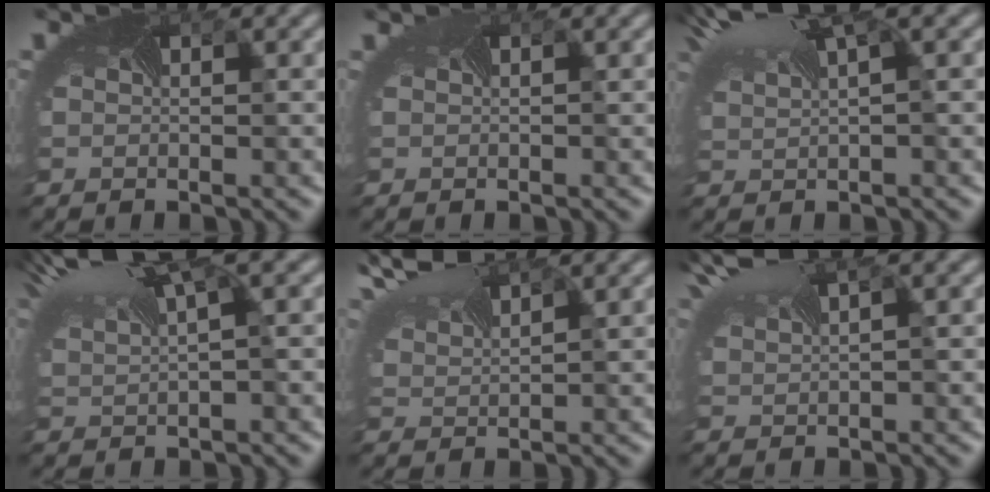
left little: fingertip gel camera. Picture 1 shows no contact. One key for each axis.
{"total": 0.6, "fx": 0.3, "fy": 0.4, "fz": 0.4, "tx": -0.008, "ty": 0.007, "tz": -0.002}
{"total": 7.3, "fx": 4.5, "fy": 2.6, "fz": 5.2, "tx": -0.125, "ty": 0.029, "tz": 0.085}
{"total": 8.2, "fx": 5.0, "fy": 2.6, "fz": 6.0, "tx": -0.143, "ty": 0.028, "tz": 0.096}
{"total": 5.8, "fx": 4.4, "fy": 1.7, "fz": 3.3, "tx": -0.091, "ty": 0.024, "tz": 0.081}
{"total": 4.8, "fx": 3.1, "fy": 1.5, "fz": 3.3, "tx": -0.087, "ty": 0.022, "tz": 0.065}